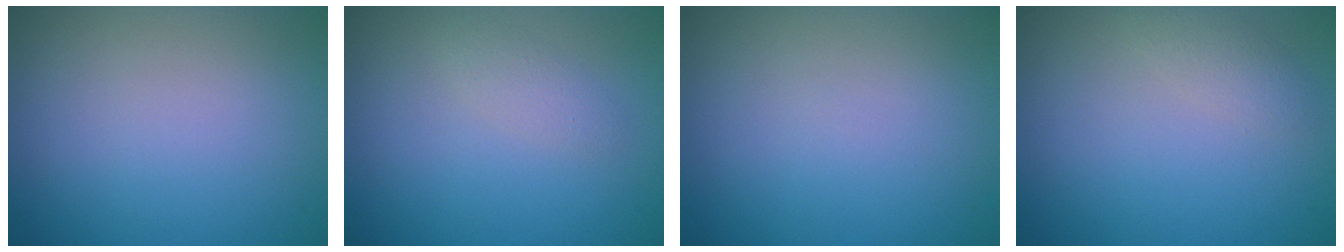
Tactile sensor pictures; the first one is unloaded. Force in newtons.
{"total": 1.3, "press": 1.3, "slide": 0.0}
{"total": 0.0}
{"total": 1.4, "press": 1.4, "slide": 0.1}